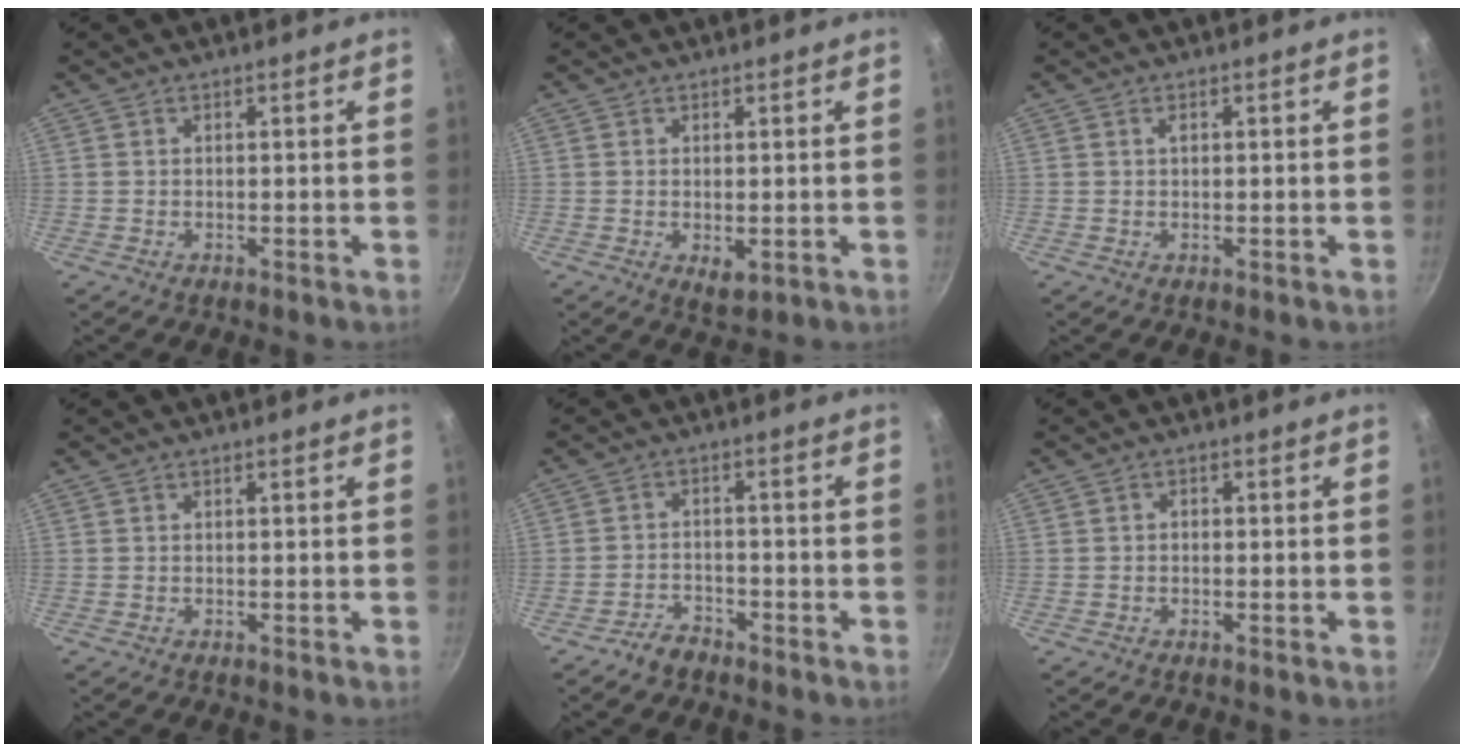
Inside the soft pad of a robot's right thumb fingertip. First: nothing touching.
{"total": 2.9, "force": [-0.4, 1.6, 2.4], "torque": [-0.040, -0.012, -0.002]}
{"total": 1.0, "force": [0.3, 0.6, 0.8], "torque": [-0.011, 0.001, 0.004]}
{"total": 0.0}
{"total": 3.7, "force": [-3.0, 1.8, 1.0], "torque": [-0.012, 0.034, -0.052]}
{"total": 1.0, "force": [-0.3, 0.8, 0.6], "torque": [-0.009, 0.006, -0.006]}